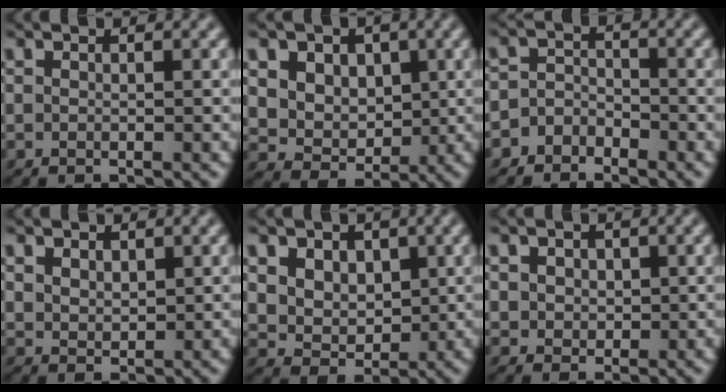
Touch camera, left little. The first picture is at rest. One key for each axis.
{"total": 7.2, "fx": 2.5, "fy": 5.7, "fz": 3.4, "tx": -0.067, "ty": 0.004, "tz": 0.044}
{"total": 2.9, "fx": -2.2, "fy": 1.9, "fz": 0.1, "tx": 0.035, "ty": 0.010, "tz": -0.053}
{"total": 2.1, "fx": 1.1, "fy": 1.4, "fz": 1.1, "tx": -0.031, "ty": -0.002, "tz": 0.018}
{"total": 6.5, "fx": 2.6, "fy": 5.2, "fz": 3.1, "tx": -0.071, "ty": 0.004, "tz": 0.044}
{"total": 3.0, "fx": 1.0, "fy": 2.4, "fz": 1.5, "tx": -0.040, "ty": 0.006, "tz": 0.015}